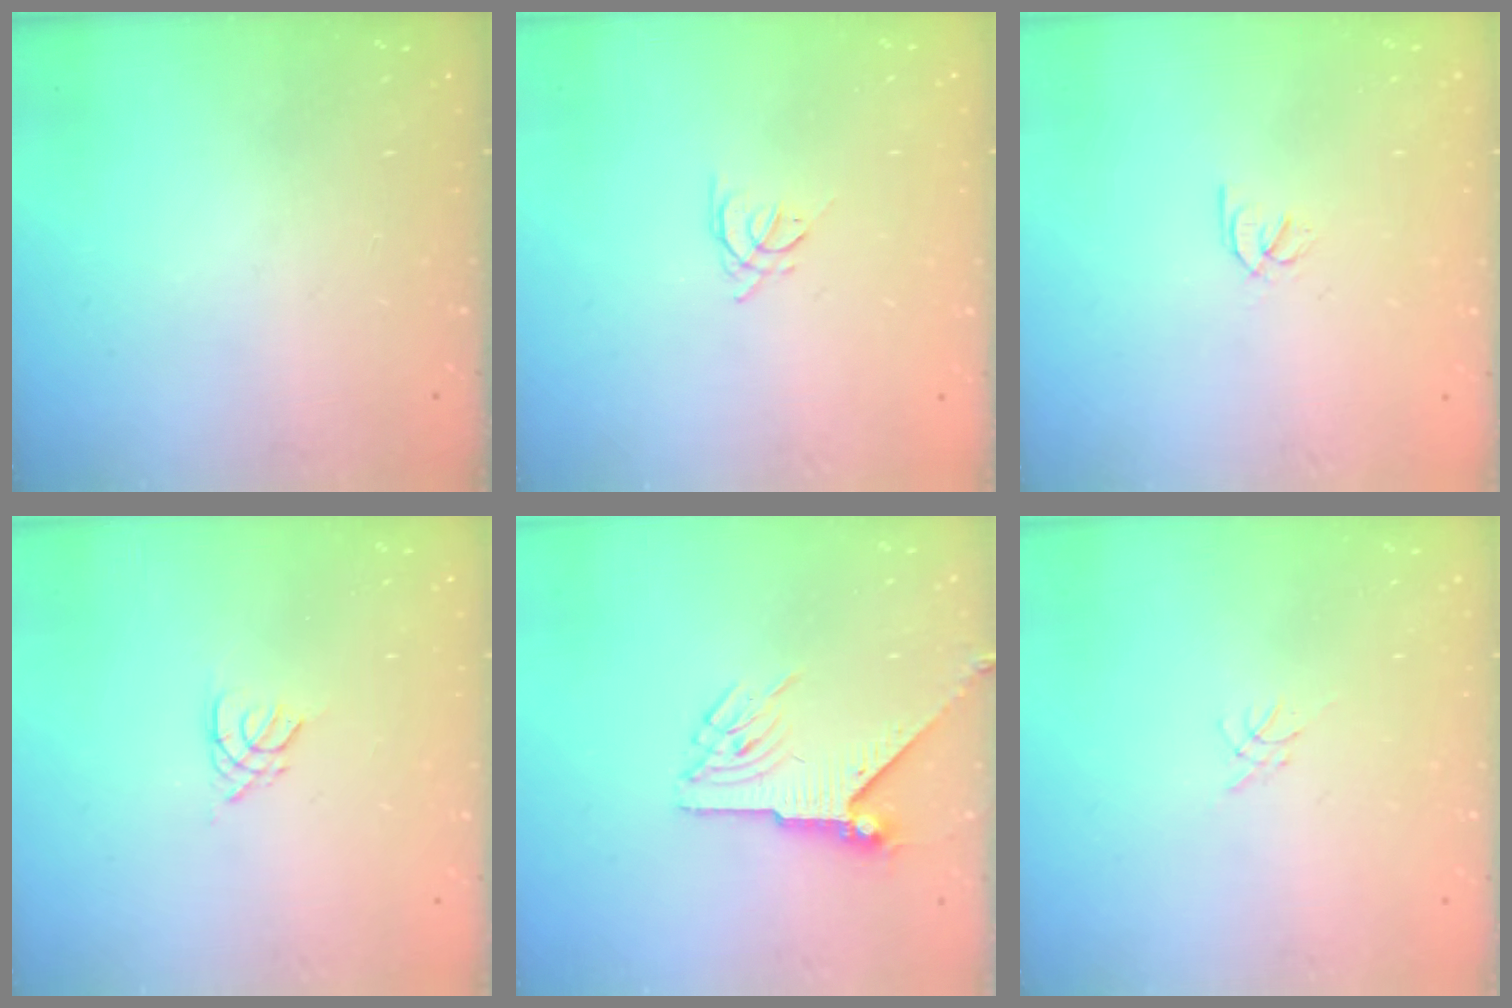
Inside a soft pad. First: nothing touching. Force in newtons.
{"total": 2.5, "press": 2.4, "slide": 0.5}
{"total": 2.1, "press": 2.1, "slide": 0.1}
{"total": 2.7, "press": 2.7, "slide": 0.5}
{"total": 6.4, "press": 6.4, "slide": 0.1}
{"total": 0.0}